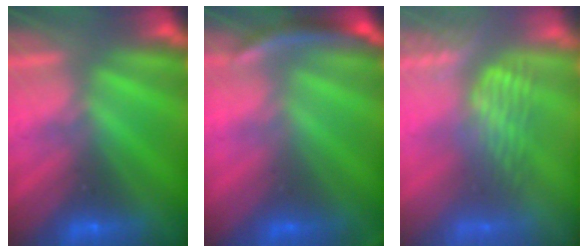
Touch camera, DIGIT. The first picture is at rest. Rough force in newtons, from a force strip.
{"total": 2.8}
{"total": 3.9}